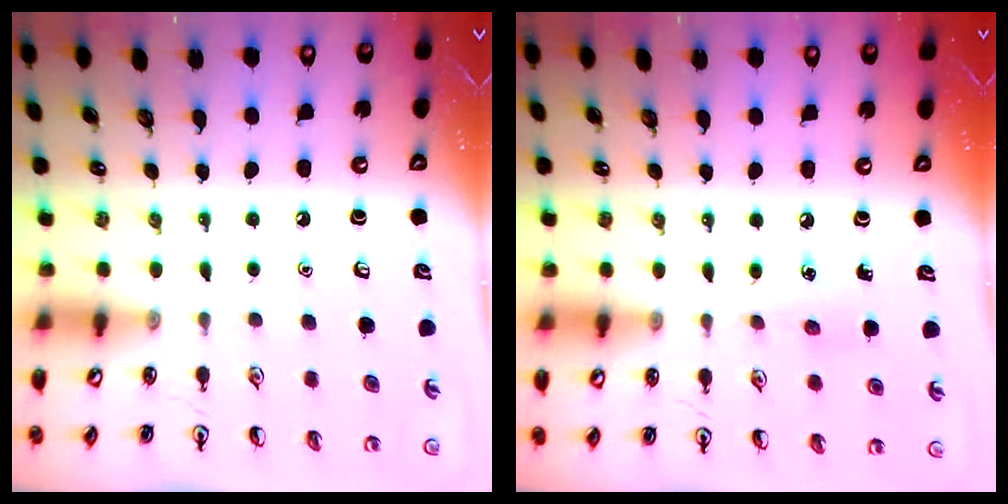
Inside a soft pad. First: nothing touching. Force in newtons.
{"total": 4.8, "press": 4.6, "slide": 1.4}